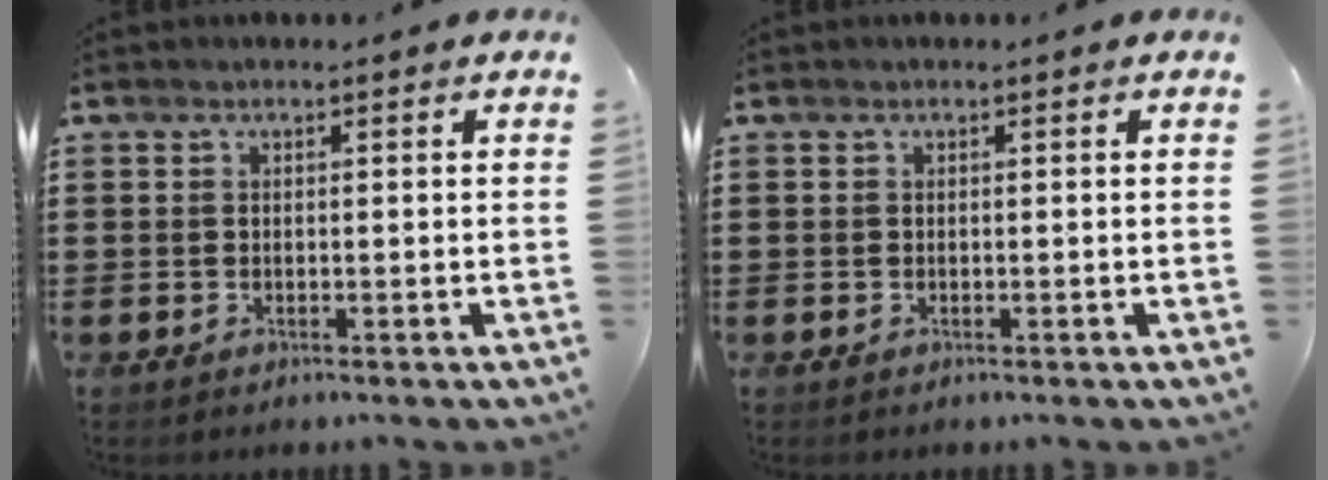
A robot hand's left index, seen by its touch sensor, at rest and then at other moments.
{"total": 0.0}